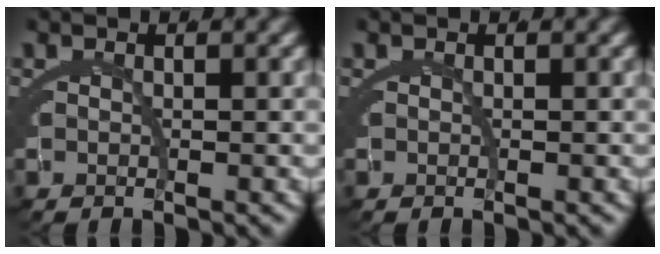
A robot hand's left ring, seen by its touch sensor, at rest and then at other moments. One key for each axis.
{"total": 0.0}